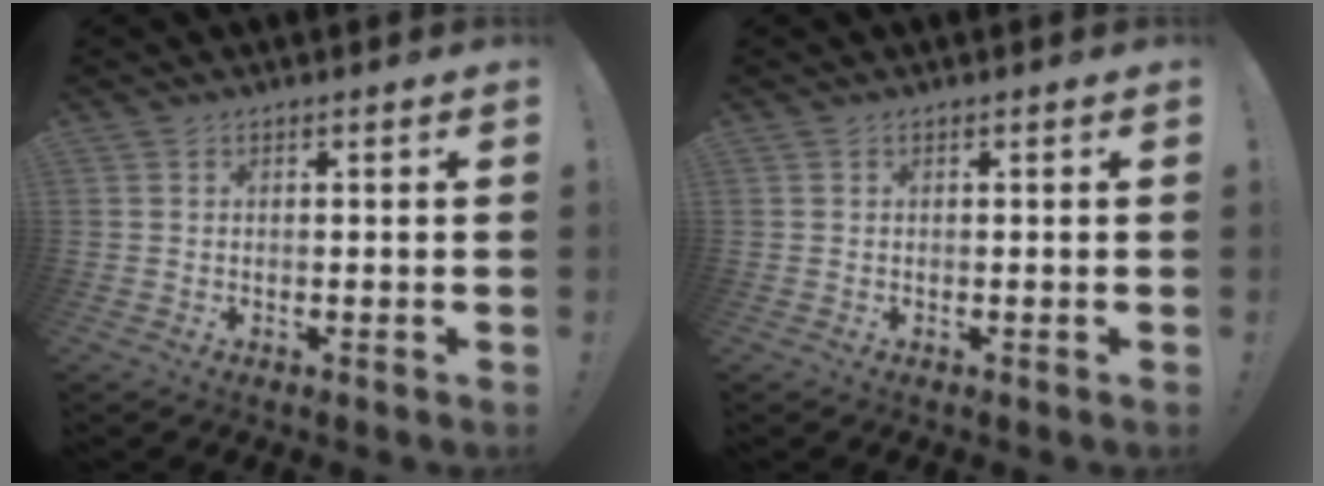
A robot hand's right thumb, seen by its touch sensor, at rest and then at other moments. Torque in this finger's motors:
{"motor_torque": [-0.01, -0.01, 0.00, 0.00, 0.00]}